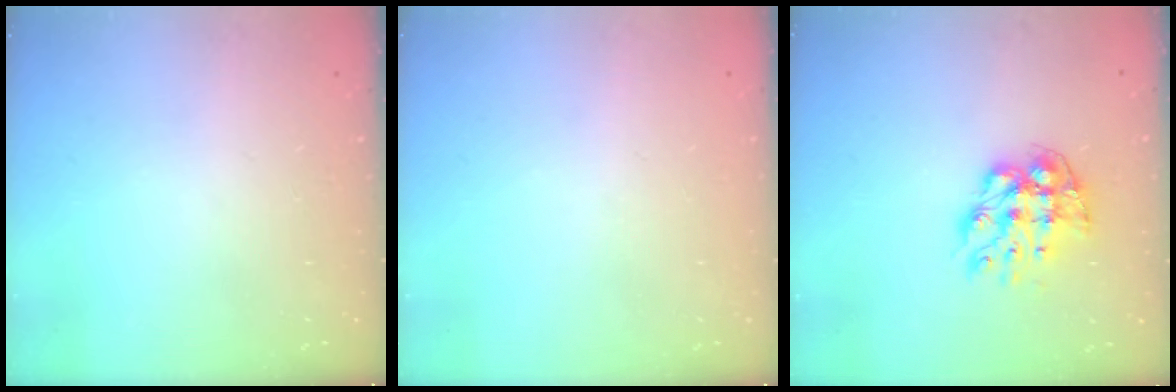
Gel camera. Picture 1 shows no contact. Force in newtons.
{"total": 0.8, "press": 0.7, "slide": 0.3}
{"total": 10.8, "press": 10.8, "slide": 1.0}